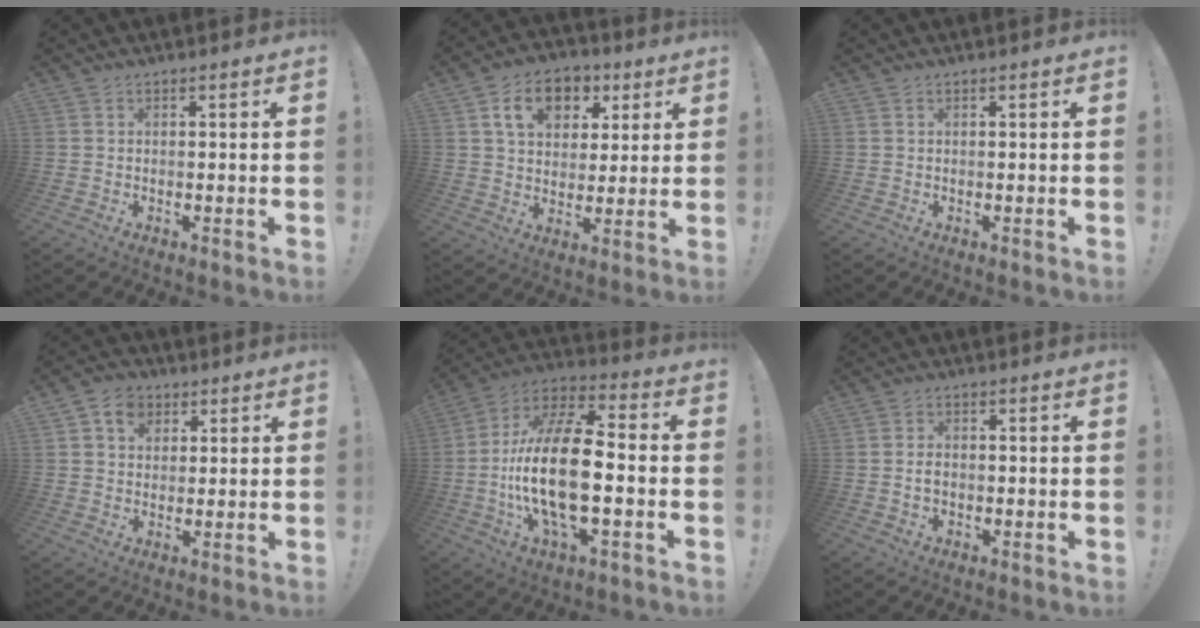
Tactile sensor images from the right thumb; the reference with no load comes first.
{"total": 11.9, "force": [5.2, 8.6, 6.3], "torque": [-0.100, -0.008, 0.097]}
{"total": 0.0}
{"total": 6.8, "force": [2.9, 5.5, 2.8], "torque": [-0.042, -0.002, 0.054]}
{"total": 22.5, "force": [-3.4, 9.0, 20.3], "torque": [-0.414, 0.010, -0.062]}
{"total": 2.6, "force": [-0.6, 1.7, 1.9], "torque": [-0.030, 0.005, -0.010]}